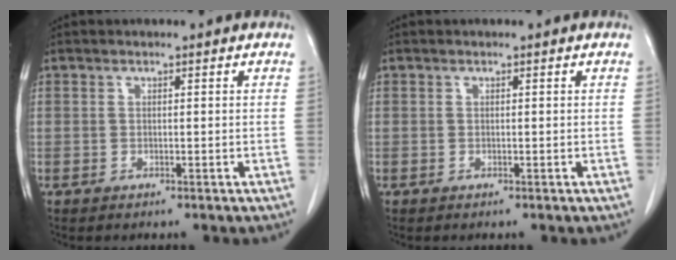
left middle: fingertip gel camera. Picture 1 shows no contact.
{"total": 0.0}